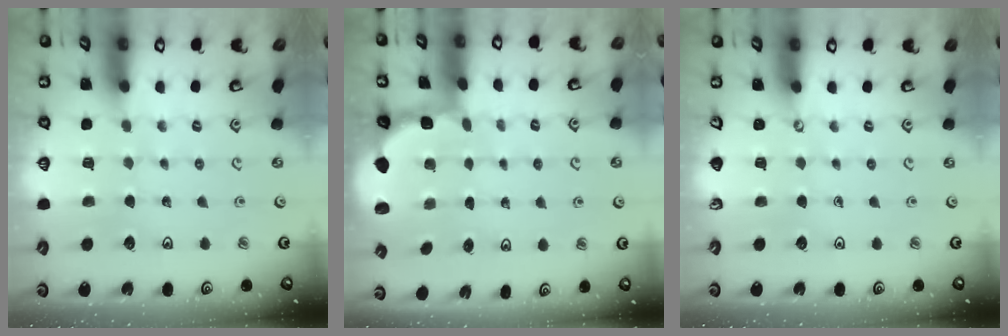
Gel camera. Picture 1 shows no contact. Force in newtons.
{"total": 1.7, "press": 1.5, "slide": 0.7}
{"total": 0.0}